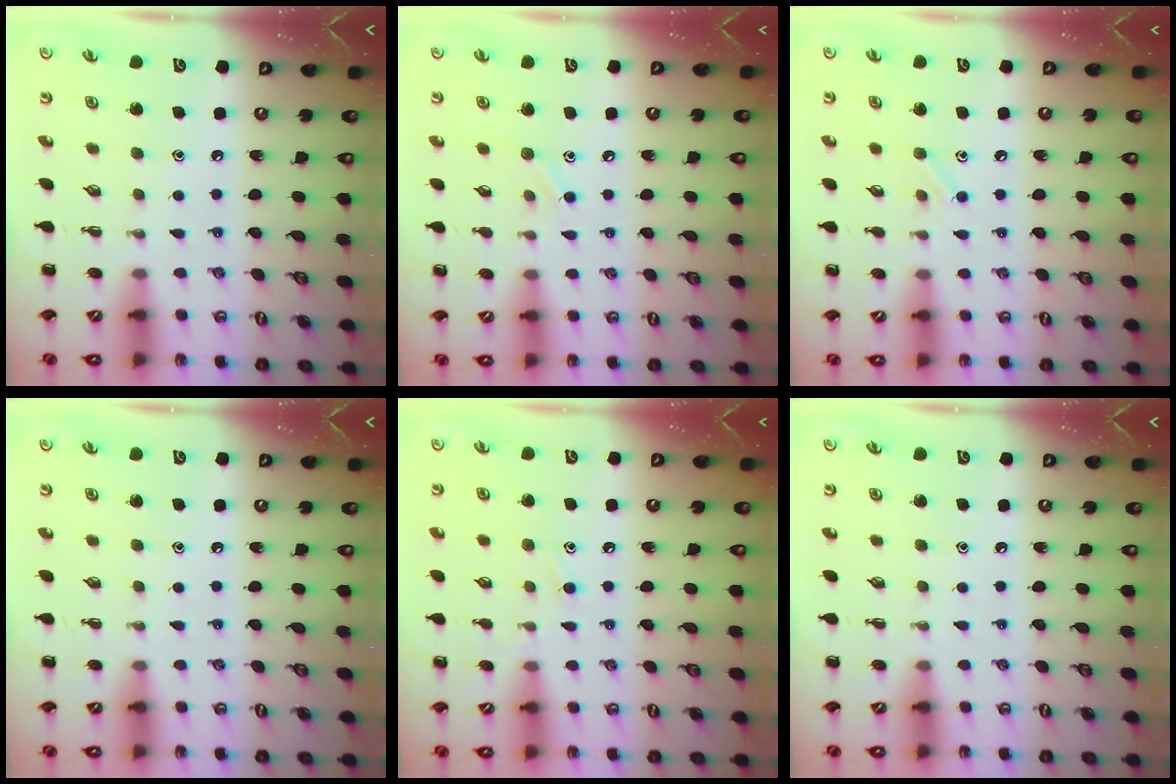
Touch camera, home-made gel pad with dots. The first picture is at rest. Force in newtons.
{"total": 6.2, "press": 6.0, "slide": 1.7}
{"total": 6.3, "press": 6.0, "slide": 1.9}
{"total": 0.0}
{"total": 8.4, "press": 8.0, "slide": 2.3}
{"total": 0.0}